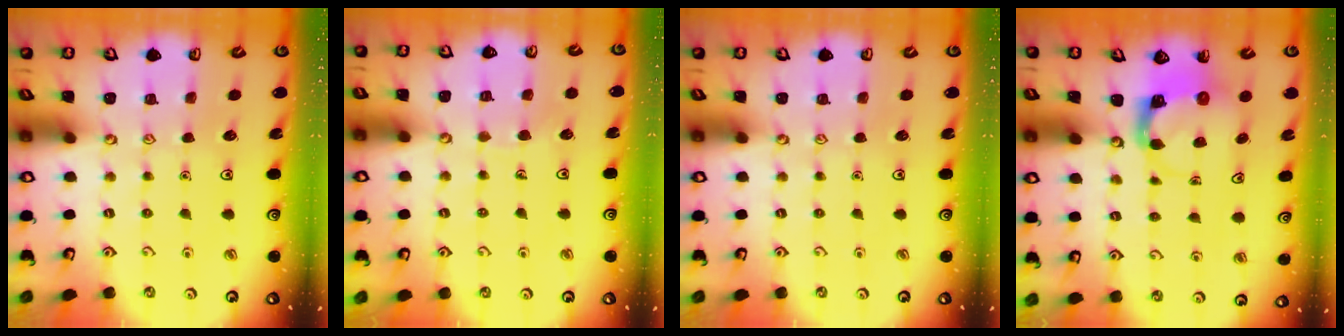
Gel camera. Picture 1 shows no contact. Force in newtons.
{"total": 3.6, "press": 3.6, "slide": 0.2}
{"total": 0.0}
{"total": 3.9, "press": 3.8, "slide": 0.6}